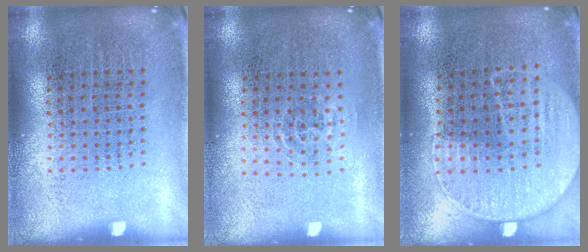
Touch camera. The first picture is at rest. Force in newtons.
{"total": 0.9, "press": 0.5, "slide": 0.8}
{"total": 1.2, "press": 1.0, "slide": 0.6}